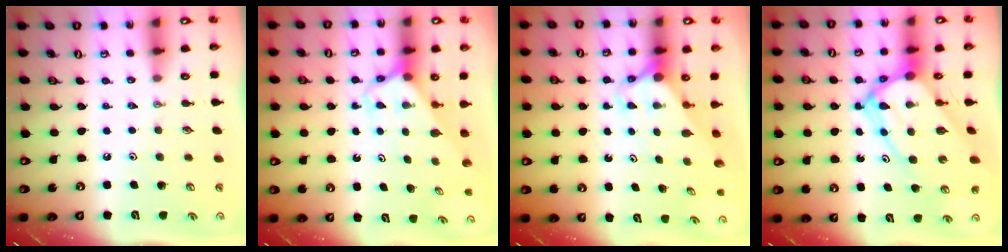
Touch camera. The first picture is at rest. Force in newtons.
{"total": 2.7, "press": 2.7, "slide": 0.1}
{"total": 2.8, "press": 2.8, "slide": 0.2}
{"total": 14.4, "press": 14.4, "slide": 1.4}